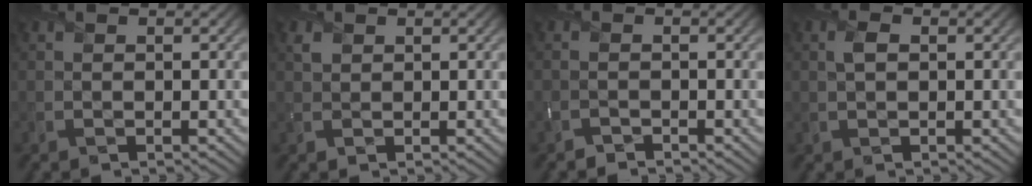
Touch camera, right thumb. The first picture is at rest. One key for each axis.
{"total": 1.1, "fx": 0.8, "fy": 0.7, "fz": 0.2, "tx": -0.004, "ty": -0.001, "tz": 0.017}
{"total": 1.2, "fx": -1.2, "fy": 0.1, "fz": 0.0, "tx": 0.000, "ty": -0.004, "tz": -0.027}
{"total": 1.5, "fx": 0.3, "fy": 0.9, "fz": 1.2, "tx": -0.028, "ty": 0.002, "tz": 0.005}